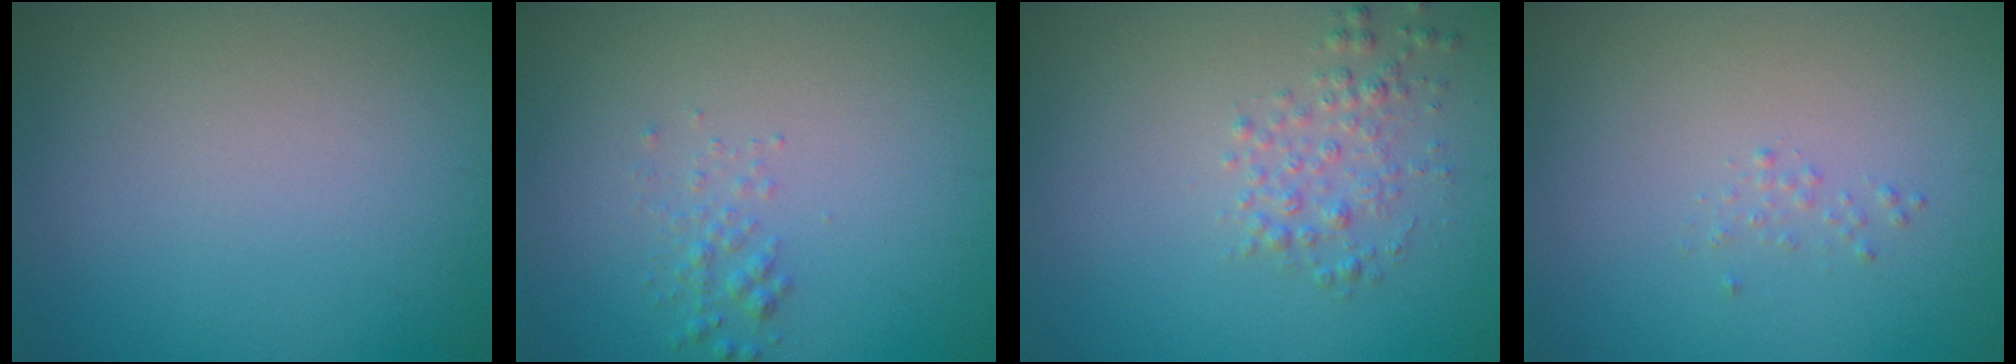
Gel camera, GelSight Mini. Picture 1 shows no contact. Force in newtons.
{"total": 1.1, "press": 1.1, "slide": 0.0}
{"total": 1.9, "press": 1.9, "slide": 0.0}
{"total": 0.5, "press": 0.5, "slide": 0.0}